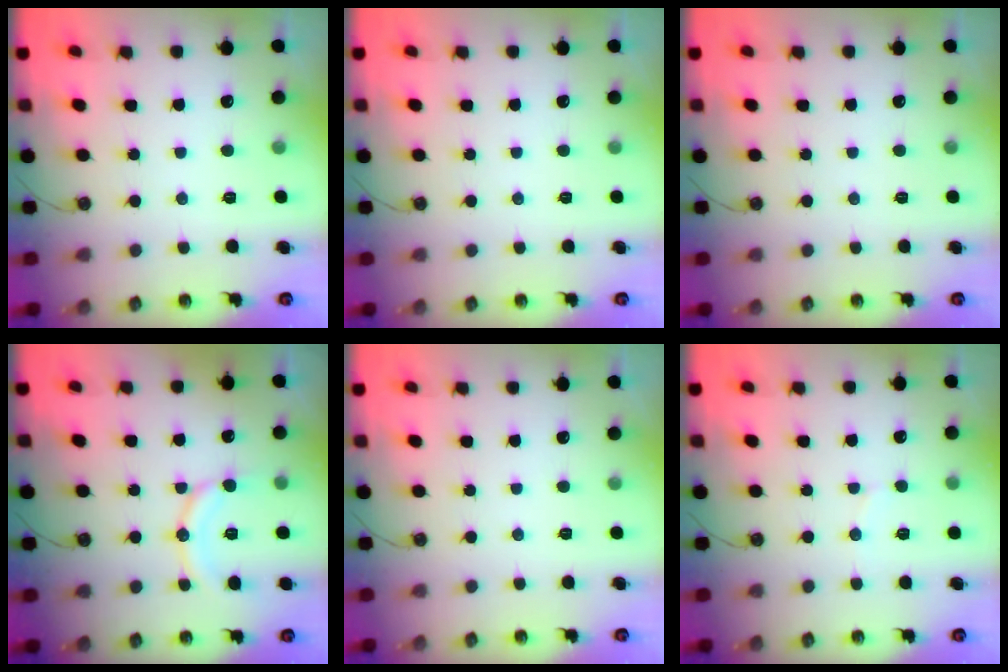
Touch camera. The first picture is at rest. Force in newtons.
{"total": 0.0}
{"total": 0.0}
{"total": 11.2, "press": 11.2, "slide": 0.7}
{"total": 0.0}
{"total": 4.6, "press": 4.6, "slide": 0.4}